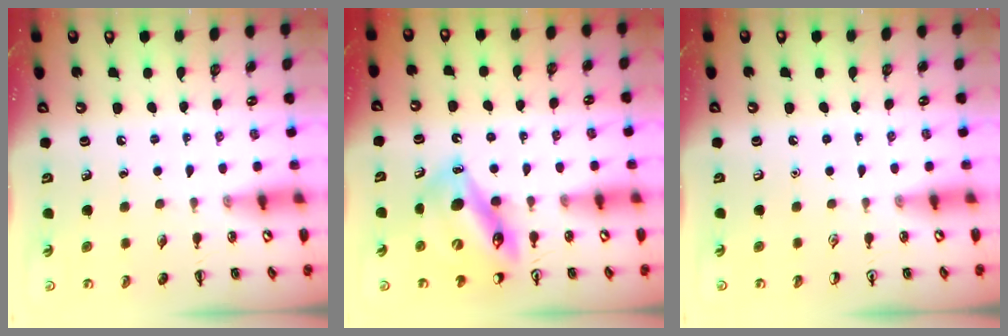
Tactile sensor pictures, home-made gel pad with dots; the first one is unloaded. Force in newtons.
{"total": 12.8, "press": 12.1, "slide": 4.2}
{"total": 0.0}